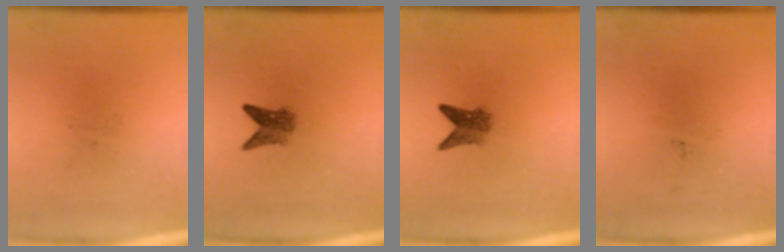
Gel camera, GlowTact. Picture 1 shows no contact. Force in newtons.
{"total": 2.8}
{"total": 2.8}
{"total": 0.0}